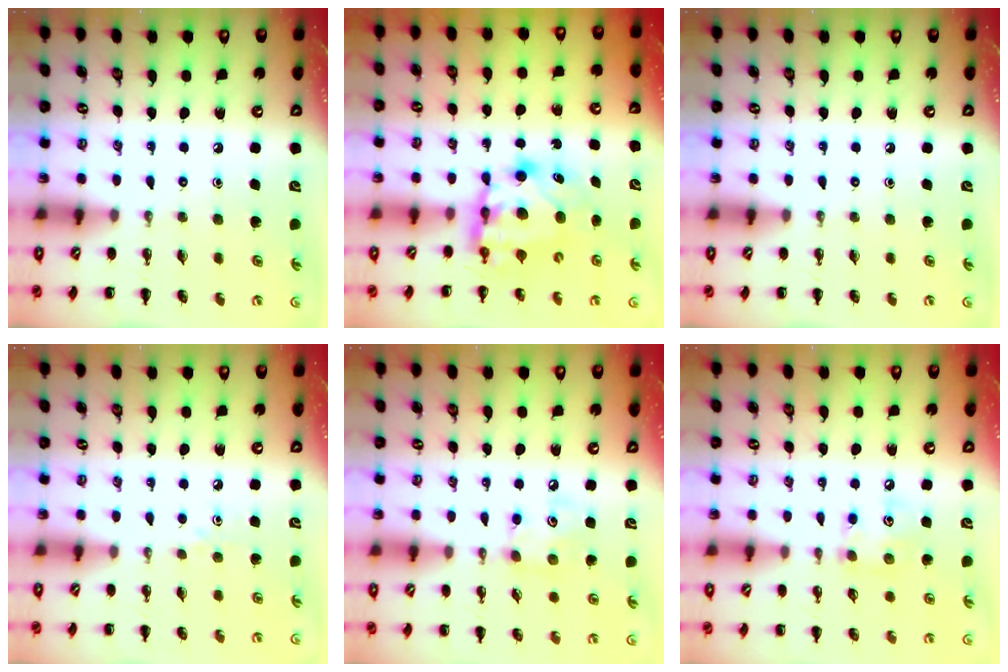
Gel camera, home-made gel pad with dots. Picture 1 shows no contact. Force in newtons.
{"total": 6.6, "press": 6.5, "slide": 1.2}
{"total": 0.0}
{"total": 2.7, "press": 2.5, "slide": 1.0}
{"total": 5.1, "press": 5.0, "slide": 0.7}
{"total": 5.7, "press": 5.7, "slide": 0.4}